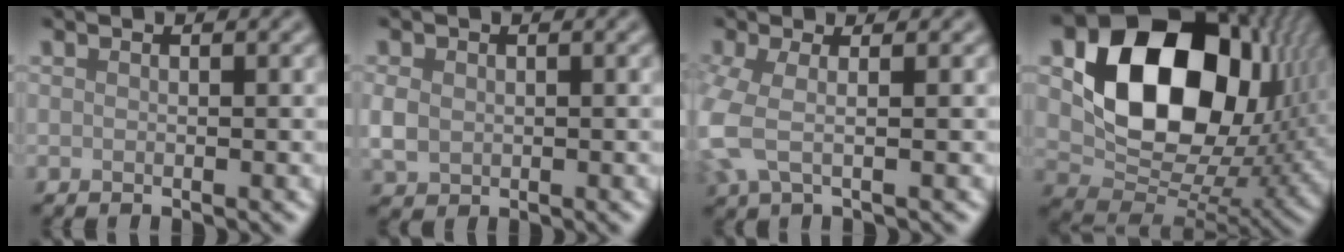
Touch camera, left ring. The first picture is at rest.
{"total": 2.1, "force": [0.1, 1.8, 1.1], "torque": [-0.026, -0.002, 0.002]}
{"total": 3.6, "force": [-0.3, 1.3, 3.3], "torque": [-0.088, -0.007, -0.013]}
{"total": 16.0, "force": [3.6, 11.4, 10.6], "torque": [-0.173, -0.001, 0.068]}